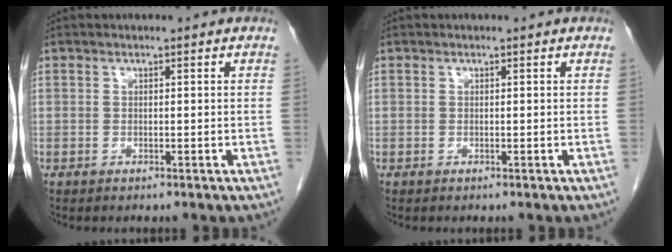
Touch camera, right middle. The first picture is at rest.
{"total": 0.0}